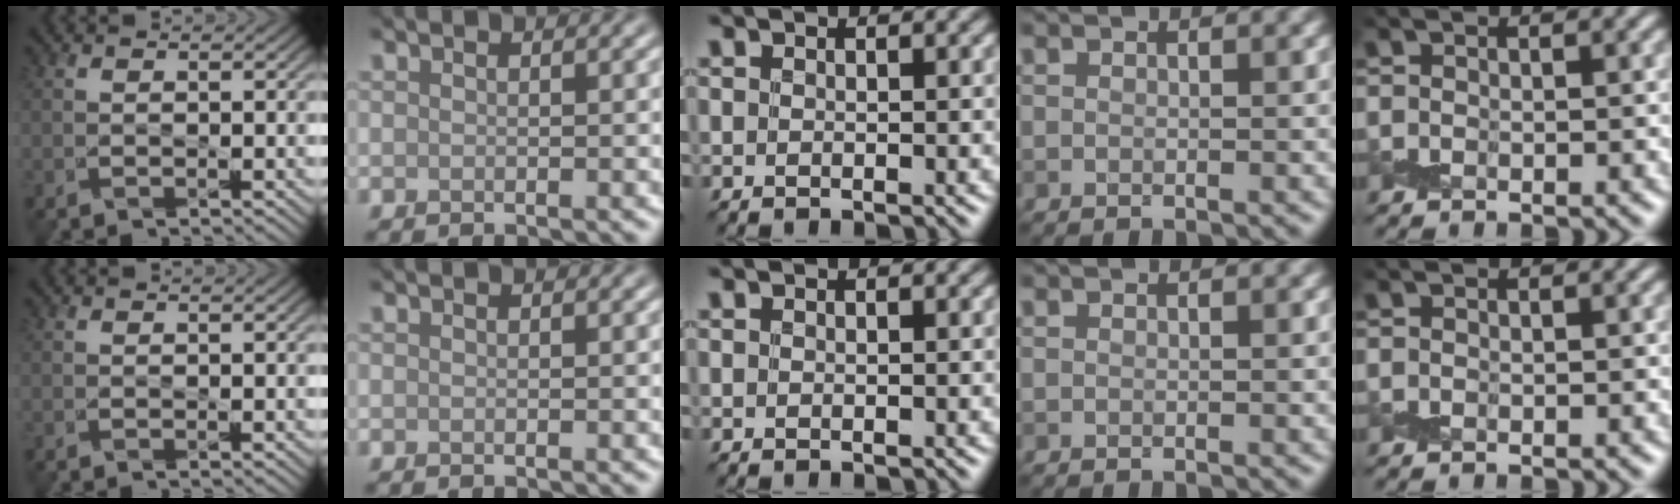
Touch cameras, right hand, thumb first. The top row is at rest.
{}